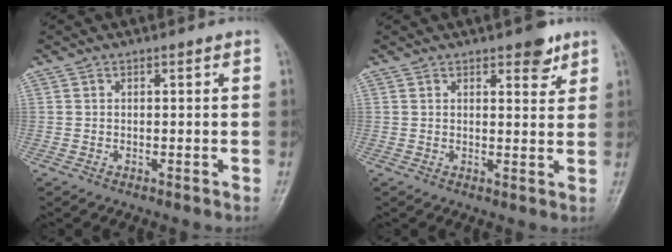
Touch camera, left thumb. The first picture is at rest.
{"total": 4.3, "force": [2.8, 1.8, 2.7], "torque": [-0.020, -0.015, 0.035]}